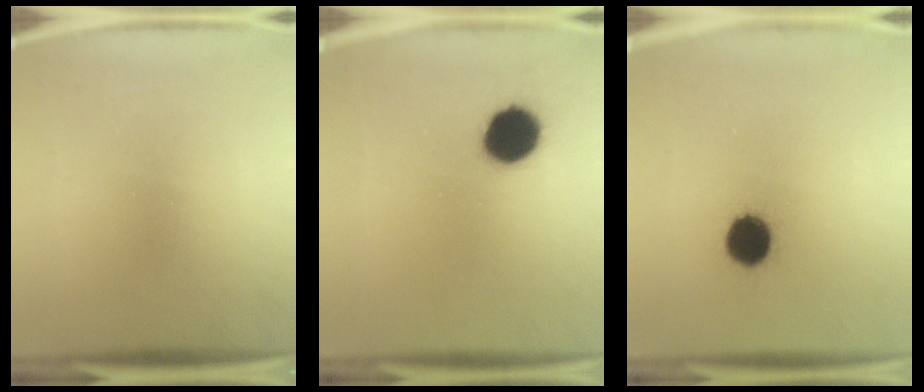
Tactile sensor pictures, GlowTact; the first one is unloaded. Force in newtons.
{"total": 10.0}
{"total": 9.5}